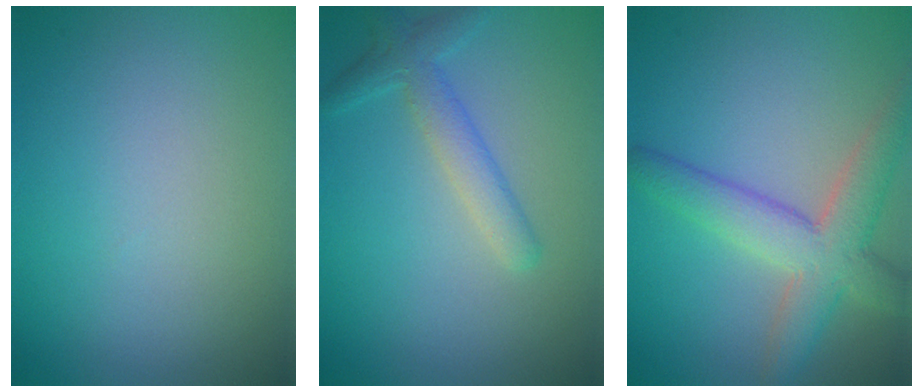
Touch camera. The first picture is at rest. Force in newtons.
{"total": 2.8, "press": 2.8, "slide": 0.1}
{"total": 5.7, "press": 5.7, "slide": 0.4}